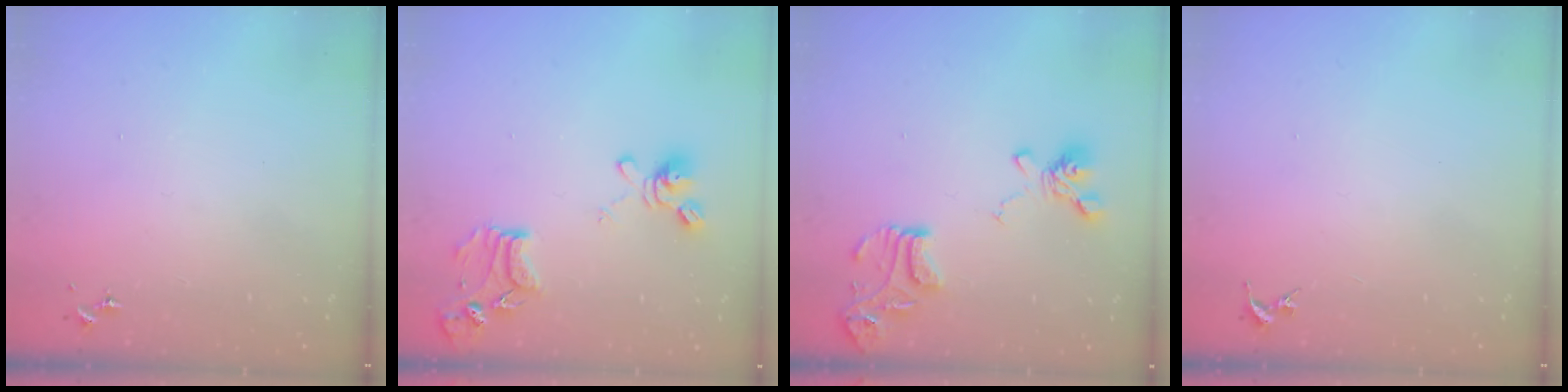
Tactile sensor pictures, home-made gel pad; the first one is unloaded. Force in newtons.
{"total": 14.6, "press": 14.6, "slide": 1.4}
{"total": 15.9, "press": 15.8, "slide": 1.7}
{"total": 0.0}